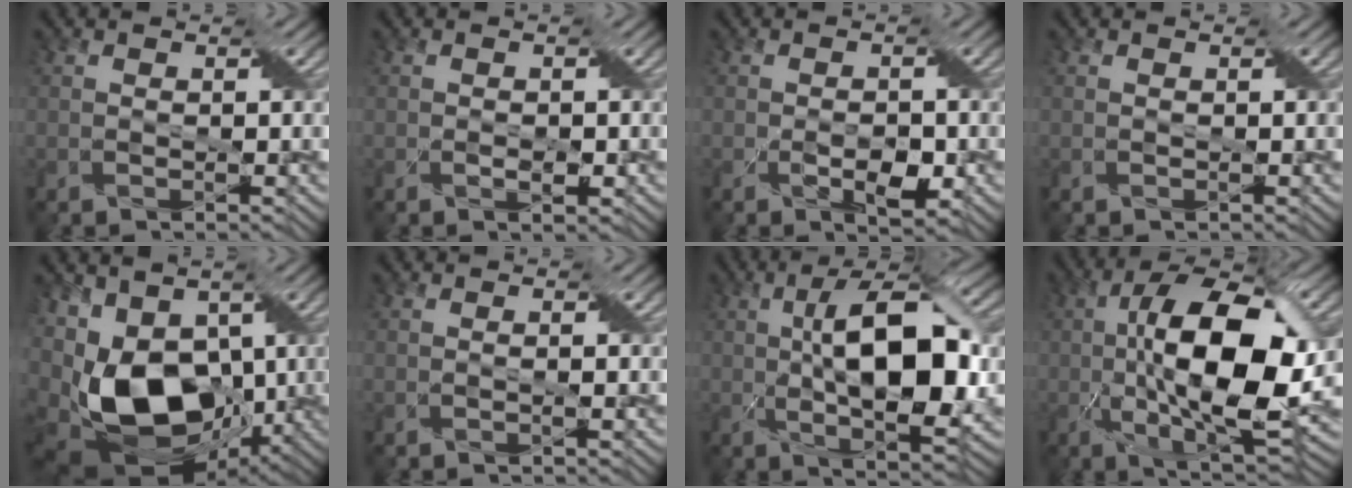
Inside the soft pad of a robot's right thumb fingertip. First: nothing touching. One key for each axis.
{"total": 1.1, "fx": -0.3, "fy": 0.6, "fz": 0.9, "tx": -0.013, "ty": -0.003, "tz": -0.003}
{"total": 3.0, "fx": -1.0, "fy": 1.6, "fz": 2.4, "tx": -0.040, "ty": -0.009, "tz": -0.012}
{"total": 0.0}
{"total": 16.1, "fx": -3.2, "fy": 10.0, "fz": 12.2, "tx": -0.251, "ty": -0.019, "tz": -0.054}
{"total": 0.6, "fx": -0.1, "fy": -0.1, "fz": 0.6, "tx": -0.012, "ty": 0.004, "tz": -0.002}
{"total": 13.6, "fx": 0.4, "fy": 5.2, "fz": 12.6, "tx": -0.200, "ty": 0.011, "tz": 0.005}
{"total": 16.0, "fx": -0.6, "fy": 6.7, "fz": 14.5, "tx": -0.245, "ty": 0.011, "tz": -0.014}